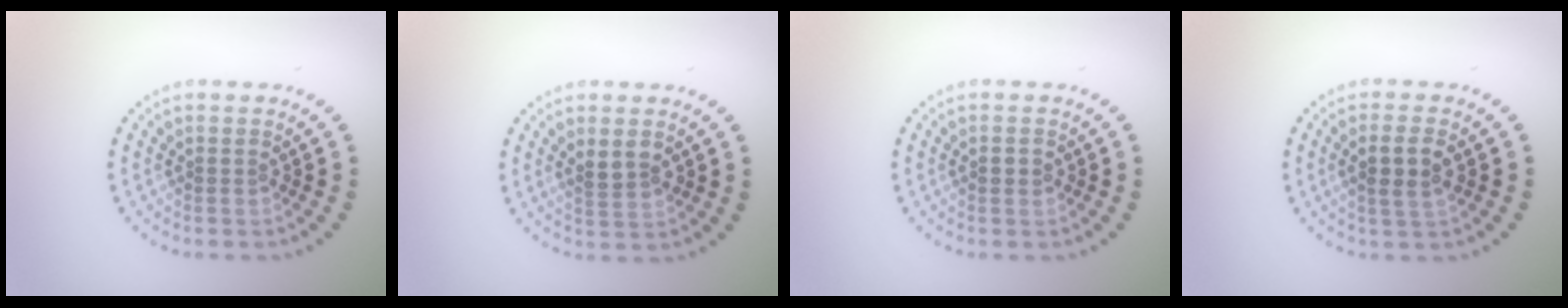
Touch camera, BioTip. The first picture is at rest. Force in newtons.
{"total": 2.1, "press": 2.0, "slide": 0.5}
{"total": 1.3, "press": 1.3, "slide": 0.0}
{"total": 2.7, "press": 2.5, "slide": 0.8}